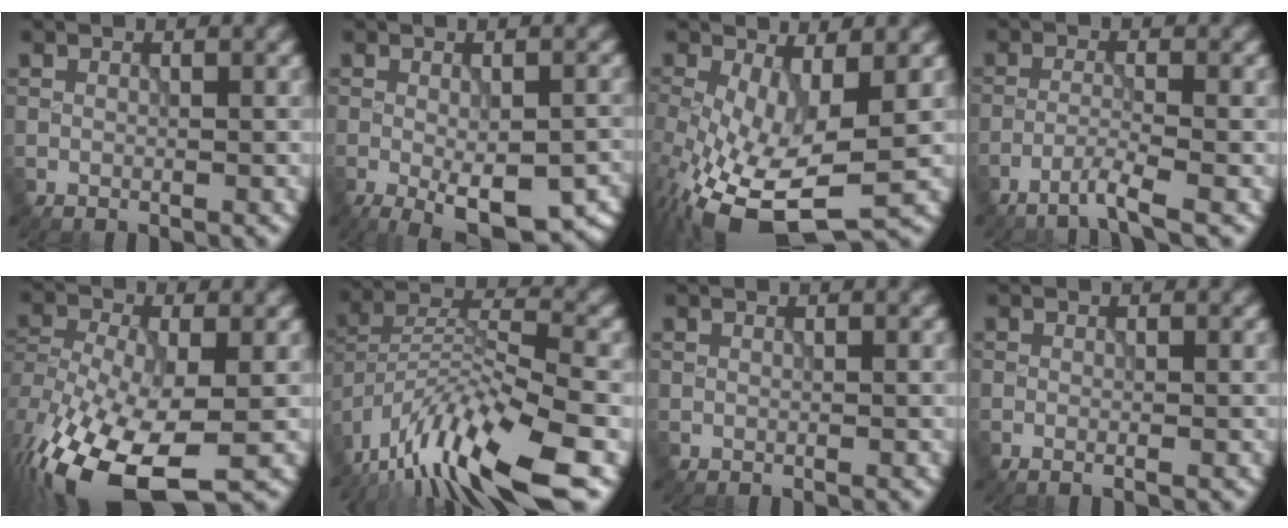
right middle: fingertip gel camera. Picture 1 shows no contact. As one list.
[{"total": 8.7, "force": [-3.8, 3.4, 7.1], "torque": [-0.107, -0.030, -0.034]}, {"total": 10.5, "force": [-2.8, 4.3, 9.2], "torque": [-0.192, -0.030, -0.039]}, {"total": 2.8, "force": [-1.9, -0.1, 2.0], "torque": [-0.035, 0.003, -0.051]}, {"total": 14.5, "force": [-7.1, 7.4, 10.3], "torque": [-0.226, -0.030, -0.100]}, {"total": 13.4, "force": [-9.5, 3.1, 9.0], "torque": [-0.171, 0.002, -0.170]}, {"total": 0.0}, {"total": 0.8, "force": [-0.3, 0.1, 0.7], "torque": [-0.012, -0.004, -0.007]}]